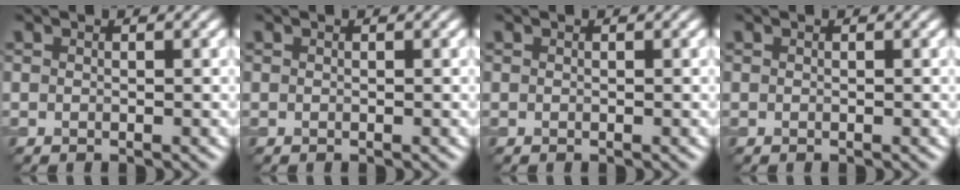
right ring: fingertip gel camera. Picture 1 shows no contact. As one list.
[{"total": 0.0}, {"total": 0.0}, {"total": 0.0}]